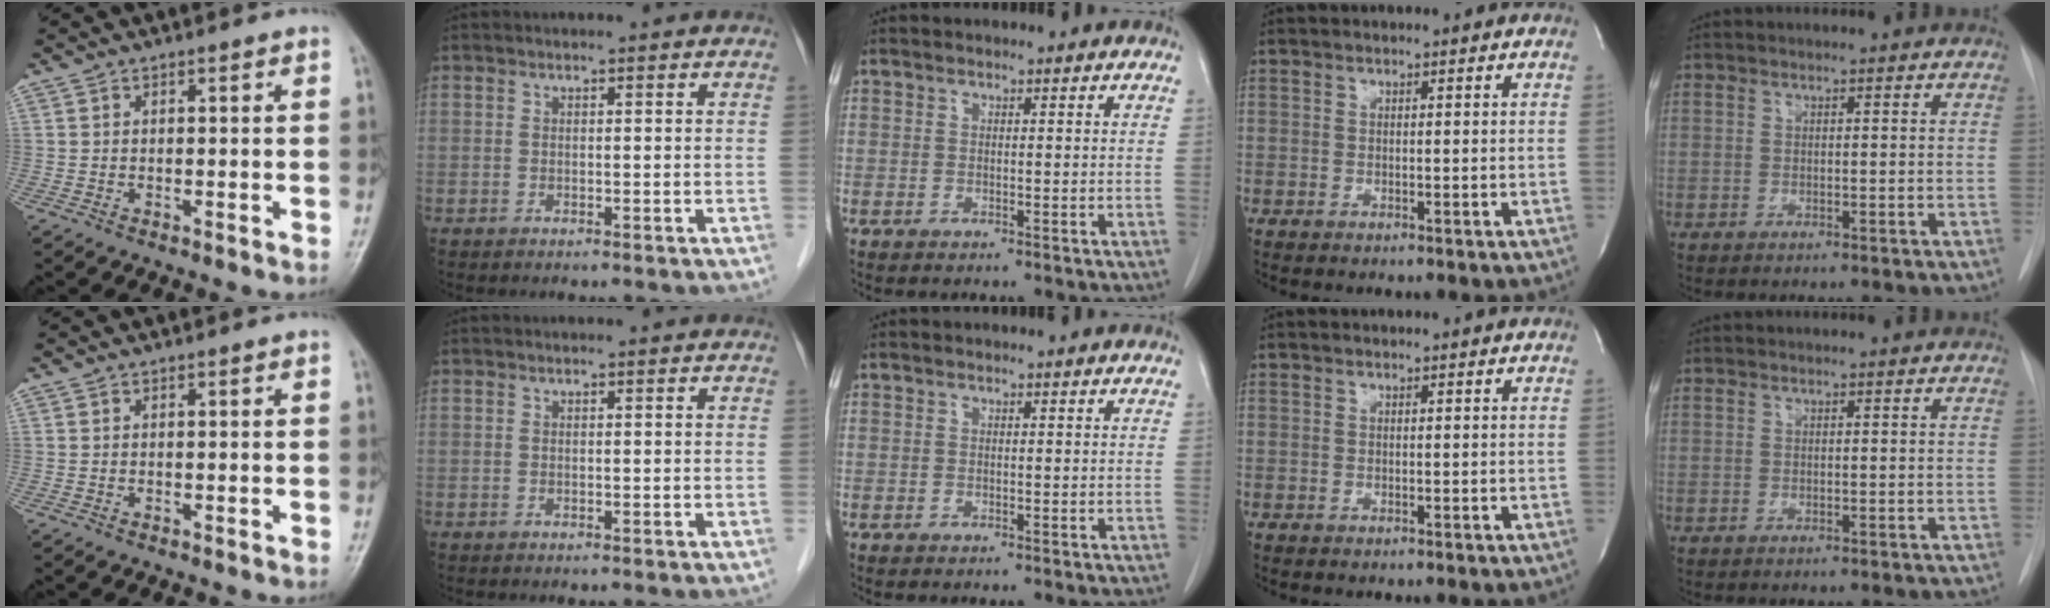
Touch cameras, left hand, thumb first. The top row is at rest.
{}